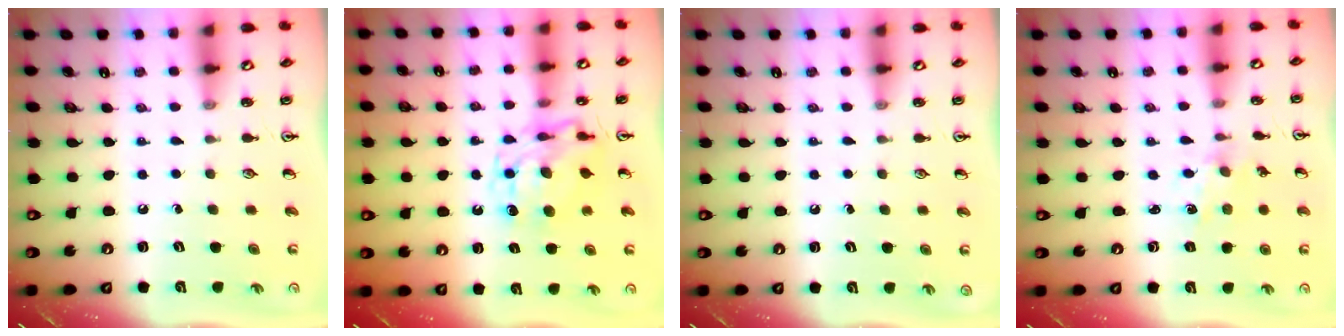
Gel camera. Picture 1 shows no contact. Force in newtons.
{"total": 11.1, "press": 11.0, "slide": 1.4}
{"total": 0.0}
{"total": 1.1, "press": 1.1, "slide": 0.3}